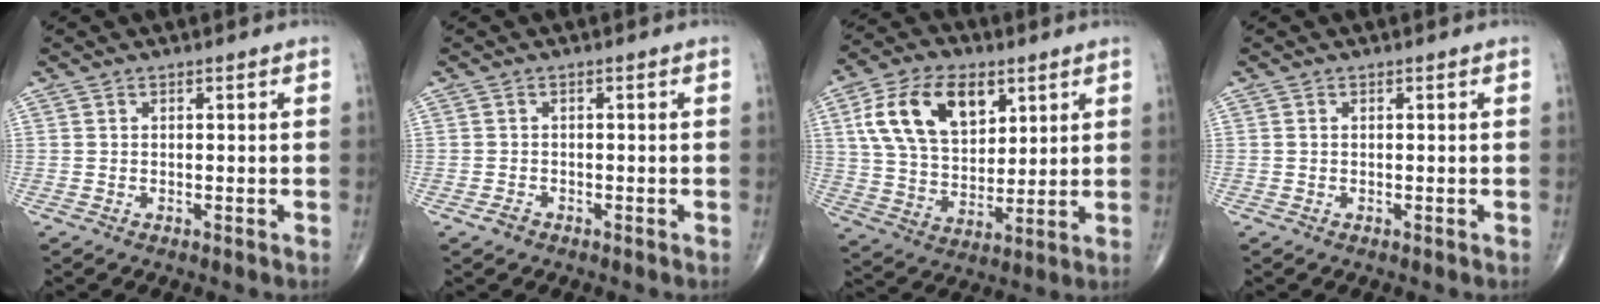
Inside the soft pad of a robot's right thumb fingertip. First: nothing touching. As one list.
[{"total": 1.3, "force": [-0.9, 0.9, 0.4], "torque": [-0.010, 0.004, -0.018]}, {"total": 16.6, "force": [6.6, 10.2, 11.4], "torque": [-0.182, -0.014, 0.126]}, {"total": 0.0}]